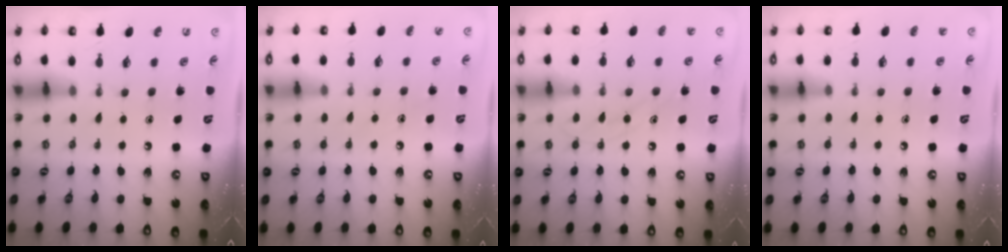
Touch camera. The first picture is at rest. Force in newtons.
{"total": 3.7, "press": 3.7, "slide": 0.5}
{"total": 8.7, "press": 8.6, "slide": 0.7}
{"total": 3.4, "press": 3.3, "slide": 0.5}